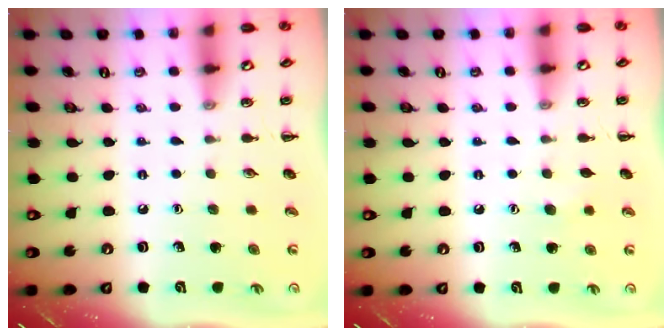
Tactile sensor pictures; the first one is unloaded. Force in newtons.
{"total": 4.0, "press": 3.9, "slide": 0.9}